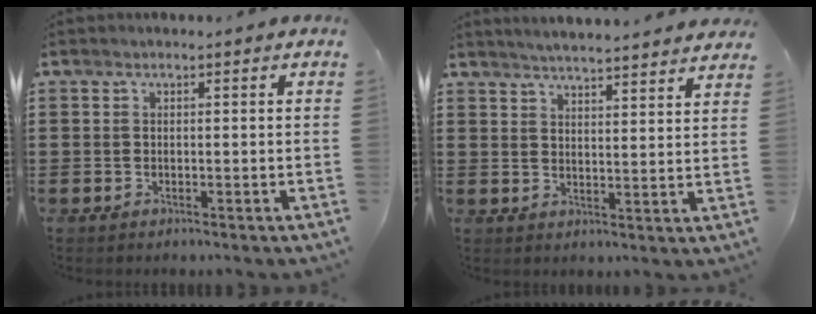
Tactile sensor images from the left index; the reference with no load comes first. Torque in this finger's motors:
{"motor_torque": [2.14, 0.00, 0.47, 0.08]}